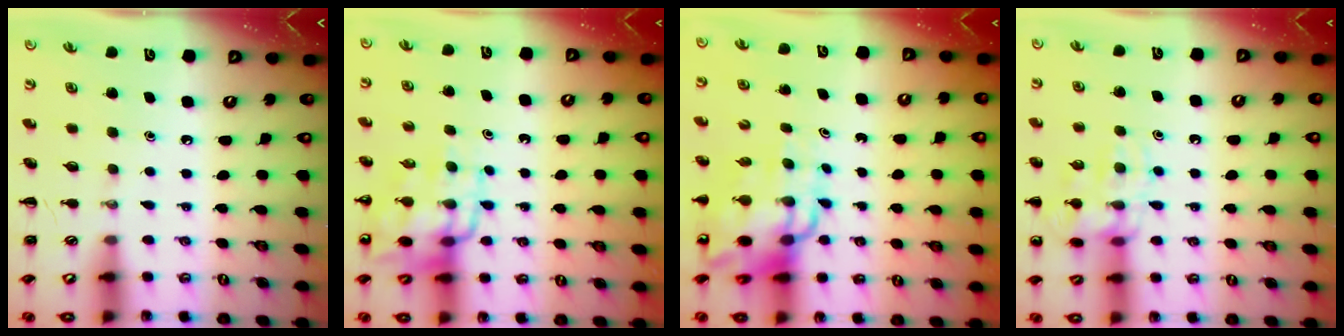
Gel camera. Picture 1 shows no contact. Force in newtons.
{"total": 13.1, "press": 12.7, "slide": 2.9}
{"total": 13.2, "press": 12.7, "slide": 3.6}
{"total": 13.7, "press": 13.6, "slide": 1.4}